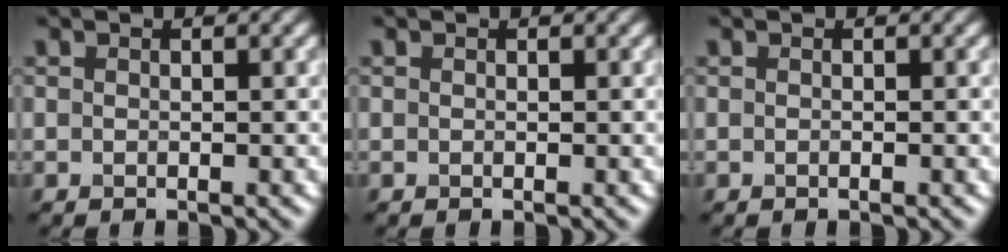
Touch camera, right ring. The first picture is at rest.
{"total": 0.0}
{"total": 0.0}